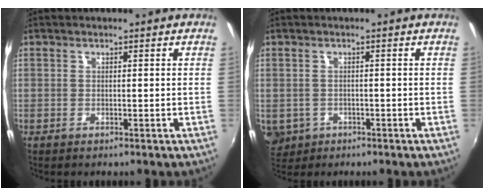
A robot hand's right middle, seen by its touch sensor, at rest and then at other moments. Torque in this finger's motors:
{"motor_torque": [0.16, -0.21, 0.00, 0.01]}